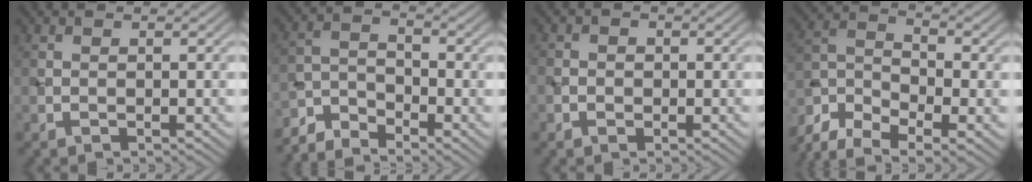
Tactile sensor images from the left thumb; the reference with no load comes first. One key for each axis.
{"total": 5.7, "fx": -5.0, "fy": 1.7, "fz": 2.2, "tx": -0.046, "ty": -0.008, "tz": -0.111}
{"total": 1.7, "fx": -0.4, "fy": 1.6, "fz": 0.5, "tx": -0.004, "ty": -0.001, "tz": -0.011}
{"total": 10.4, "fx": -7.0, "fy": 3.9, "fz": 6.6, "tx": -0.146, "ty": -0.020, "tz": -0.144}